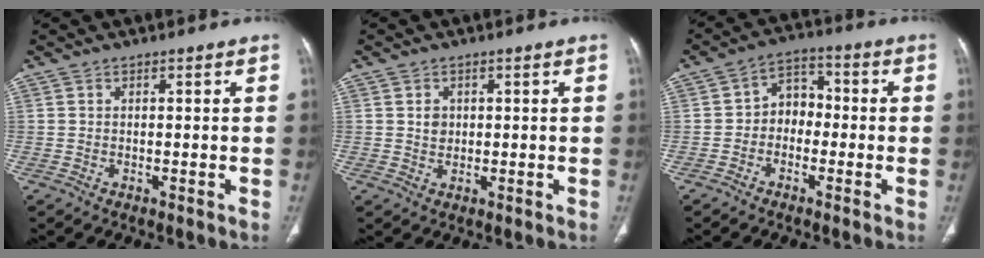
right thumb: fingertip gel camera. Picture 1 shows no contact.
{"total": 2.2, "force": [0.4, 1.9, 1.1], "torque": [-0.001, 0.001, 0.007]}
{"total": 6.3, "force": [-1.2, 5.0, 3.6], "torque": [-0.022, 0.033, -0.039]}